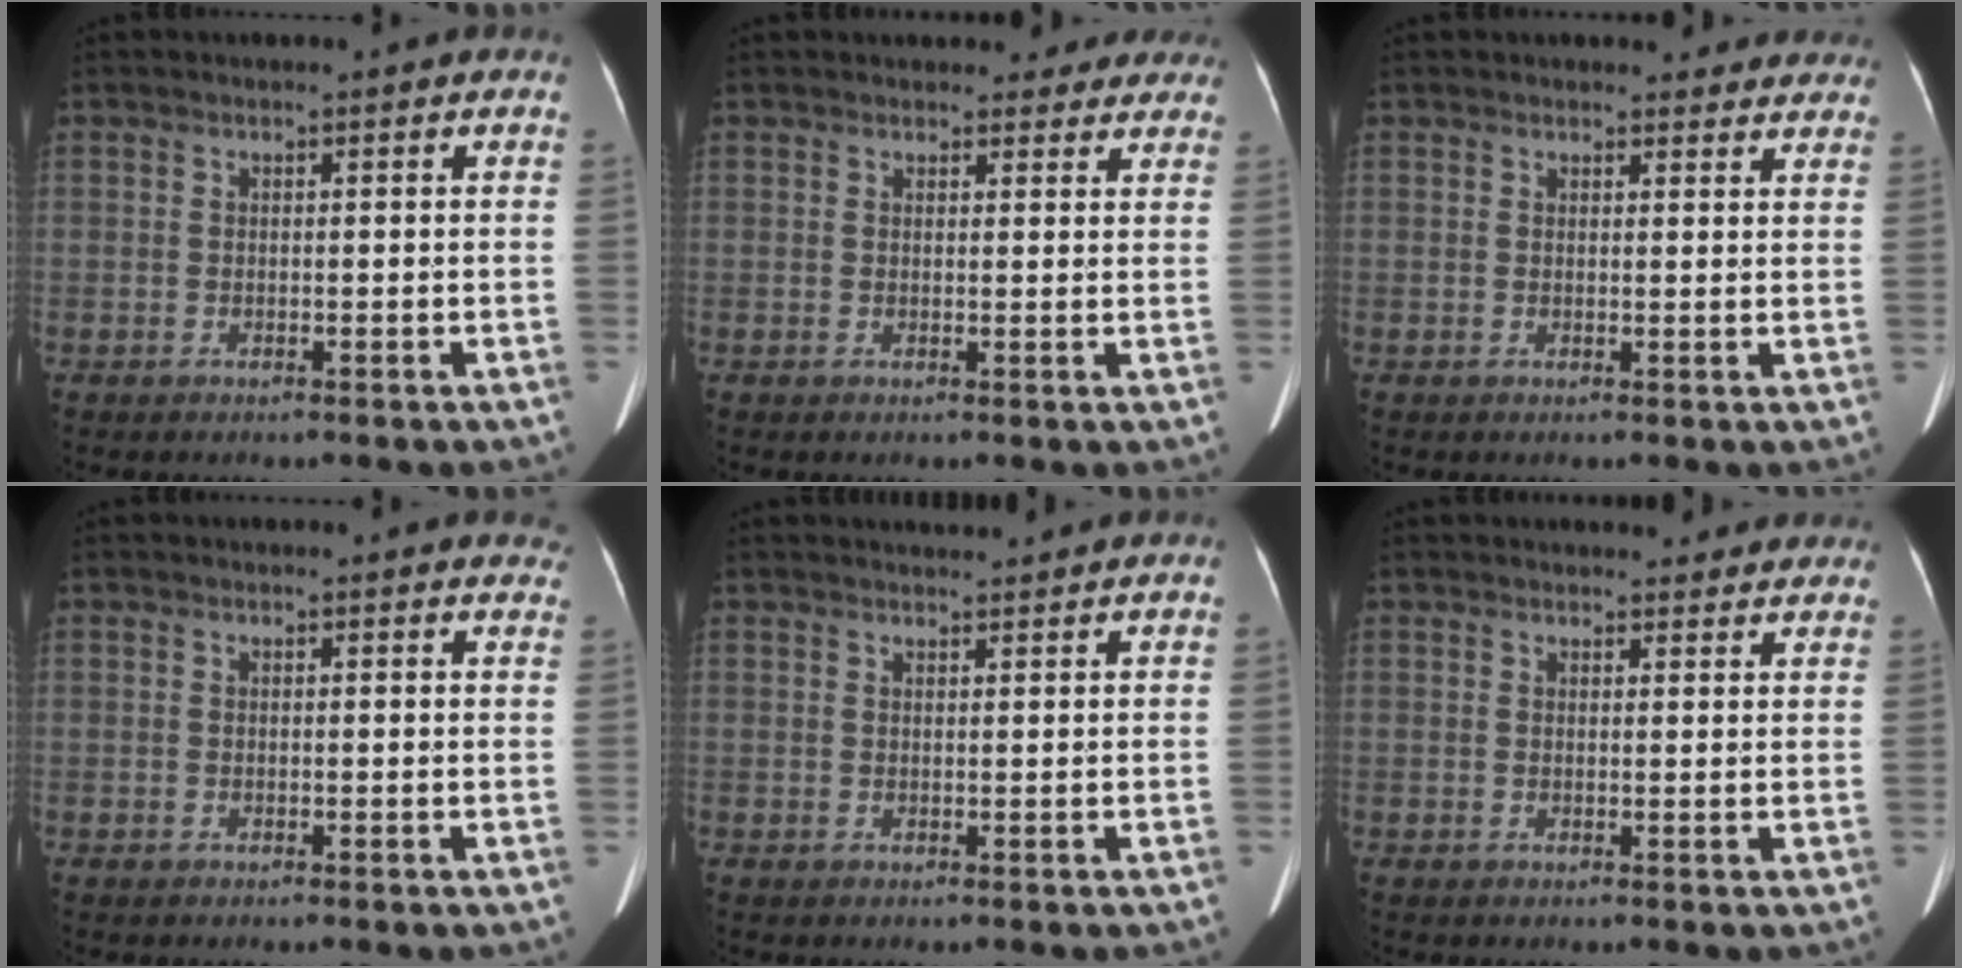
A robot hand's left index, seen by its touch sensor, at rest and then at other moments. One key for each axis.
{"total": 6.6, "fx": 5.9, "fy": 2.7, "fz": 1.0, "tx": 0.018, "ty": 0.004, "tz": 0.051}
{"total": 6.1, "fx": 5.7, "fy": 2.0, "fz": 1.0, "tx": 0.013, "ty": -0.002, "tz": 0.046}
{"total": 4.6, "fx": 4.3, "fy": 1.5, "fz": 0.7, "tx": 0.012, "ty": -0.003, "tz": 0.023}
{"total": 2.0, "fx": 2.0, "fy": -0.1, "fz": 0.2, "tx": -0.003, "ty": 0.013, "tz": 0.035}
{"total": 7.0, "fx": 6.4, "fy": 2.2, "fz": 1.8, "tx": -0.003, "ty": 0.009, "tz": 0.063}